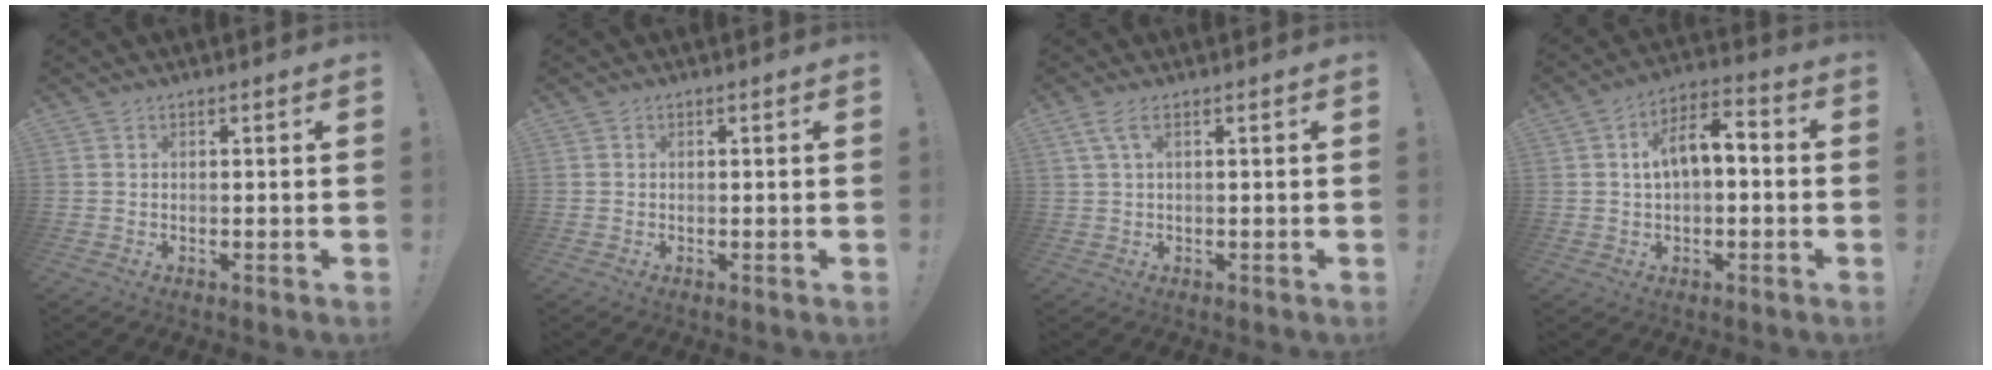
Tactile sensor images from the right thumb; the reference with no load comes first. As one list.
[{"total": 0.0}, {"total": 3.6, "force": [1.3, 1.1, 3.2], "torque": [-0.066, 0.001, 0.026]}, {"total": 8.3, "force": [0.5, 4.4, 7.0], "torque": [-0.114, 0.011, 0.010]}]